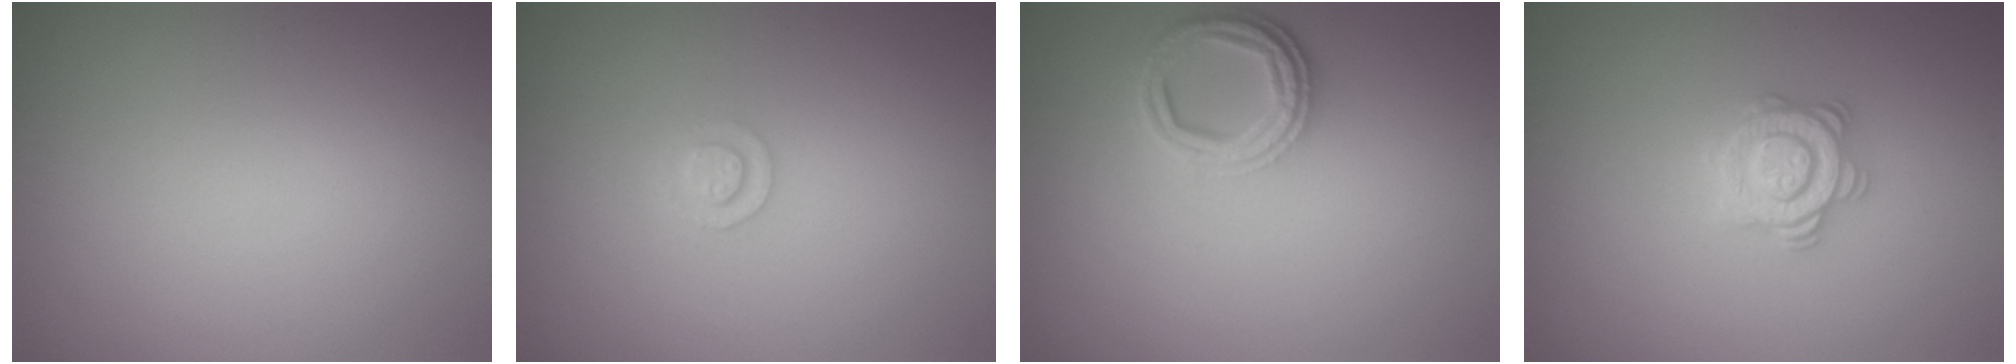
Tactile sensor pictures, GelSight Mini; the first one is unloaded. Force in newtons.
{"total": 1.3, "press": 1.2, "slide": 0.3}
{"total": 3.6, "press": 2.8, "slide": 2.3}
{"total": 2.8, "press": 2.8, "slide": 0.2}